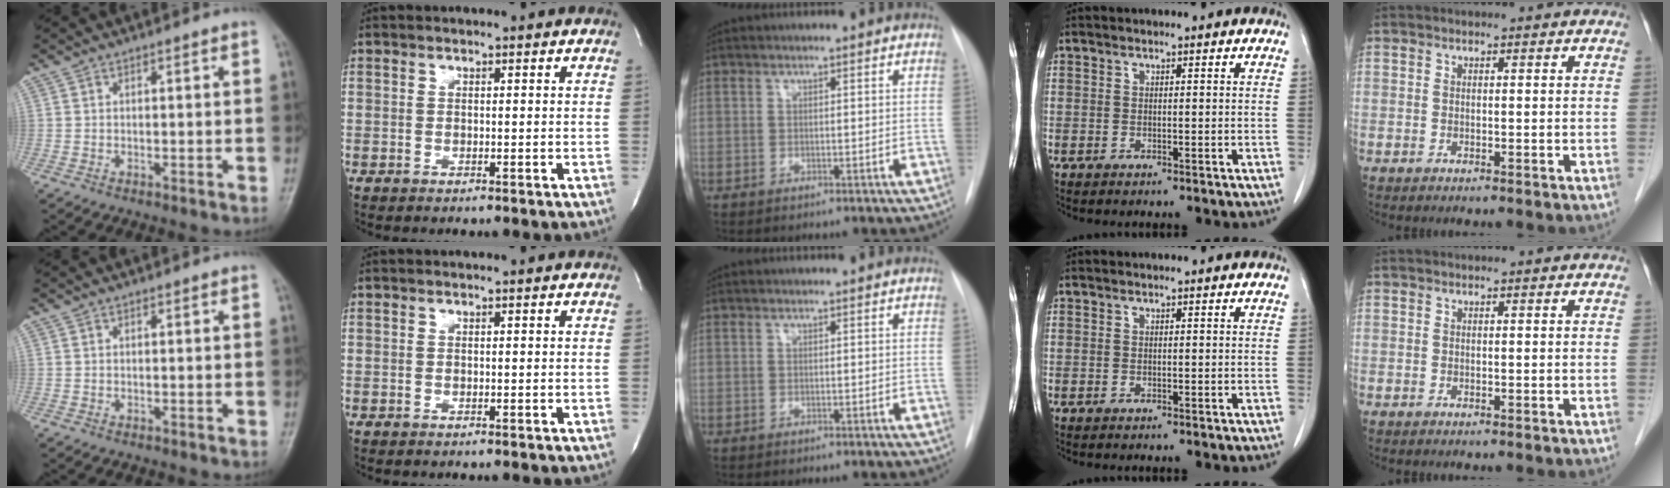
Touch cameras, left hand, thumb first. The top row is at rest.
{}